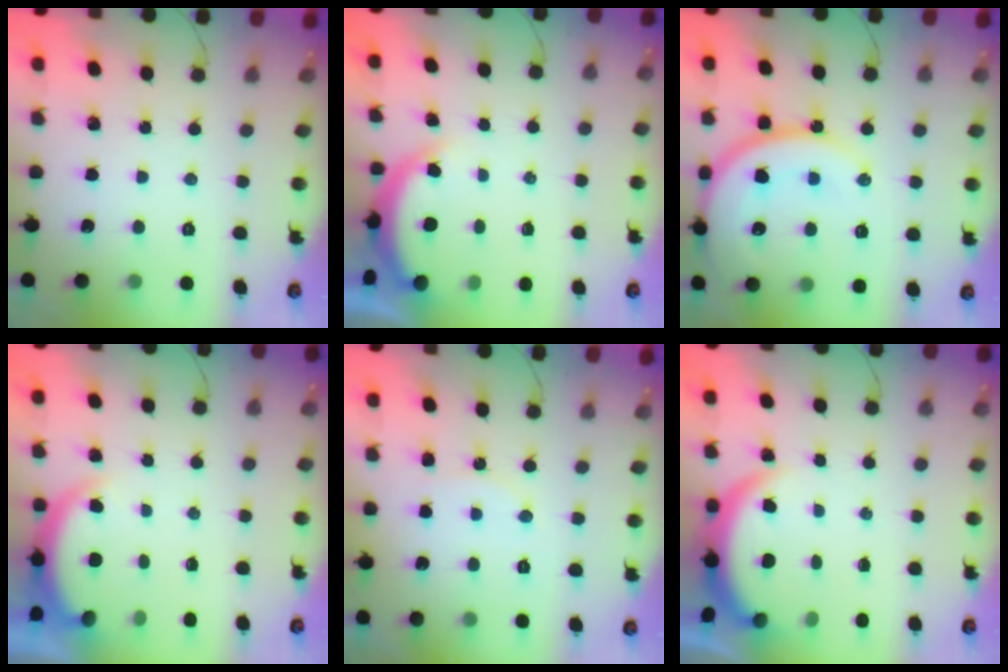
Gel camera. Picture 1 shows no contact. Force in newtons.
{"total": 4.6, "press": 4.6, "slide": 0.6}
{"total": 18.3, "press": 18.2, "slide": 1.8}
{"total": 3.8, "press": 3.8, "slide": 0.6}
{"total": 6.0, "press": 5.7, "slide": 1.9}
{"total": 4.0, "press": 4.0, "slide": 0.2}